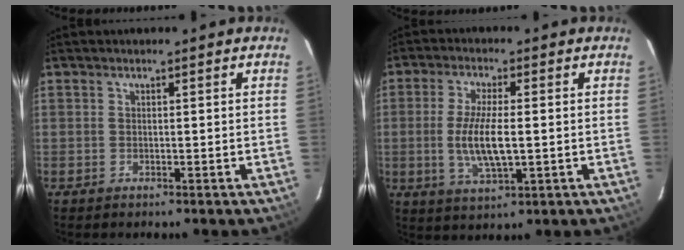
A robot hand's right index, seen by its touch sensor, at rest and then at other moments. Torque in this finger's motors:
{"motor_torque": [0.35, -0.13, 0.38, 0.11]}